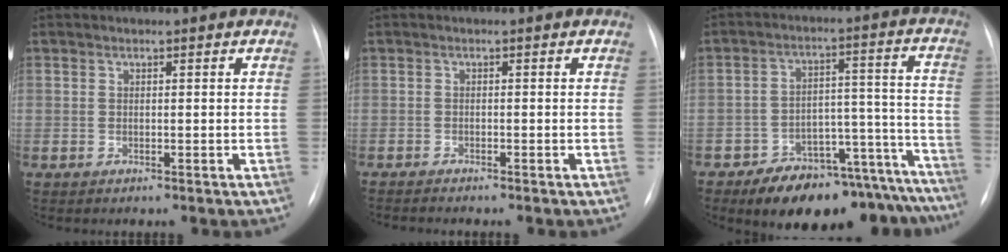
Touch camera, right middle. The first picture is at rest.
{"total": 2.1, "force": [-1.9, -0.1, 0.9], "torque": [-0.013, -0.003, -0.028]}
{"total": 19.5, "force": [-16.7, 6.8, 7.5], "torque": [-0.040, 0.056, -0.224]}